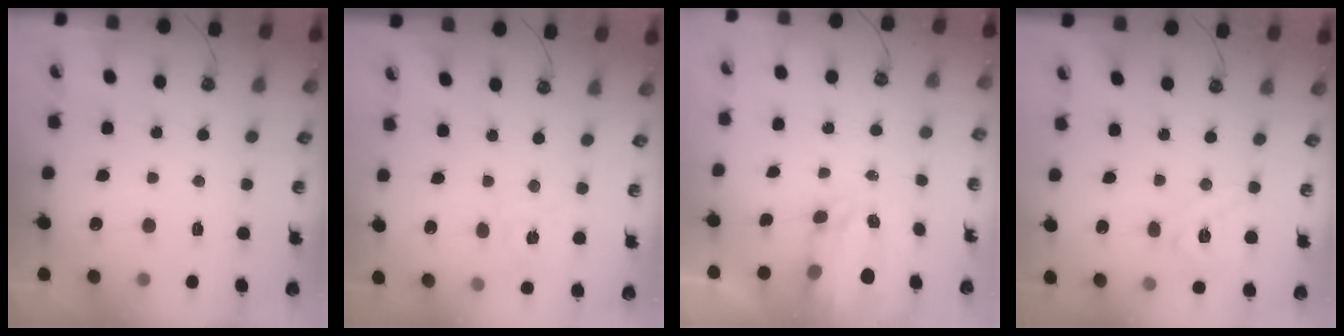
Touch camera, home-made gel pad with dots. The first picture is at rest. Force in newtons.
{"total": 3.0, "press": 3.0, "slide": 0.3}
{"total": 3.5, "press": 3.5, "slide": 0.4}
{"total": 13.3, "press": 13.1, "slide": 2.0}